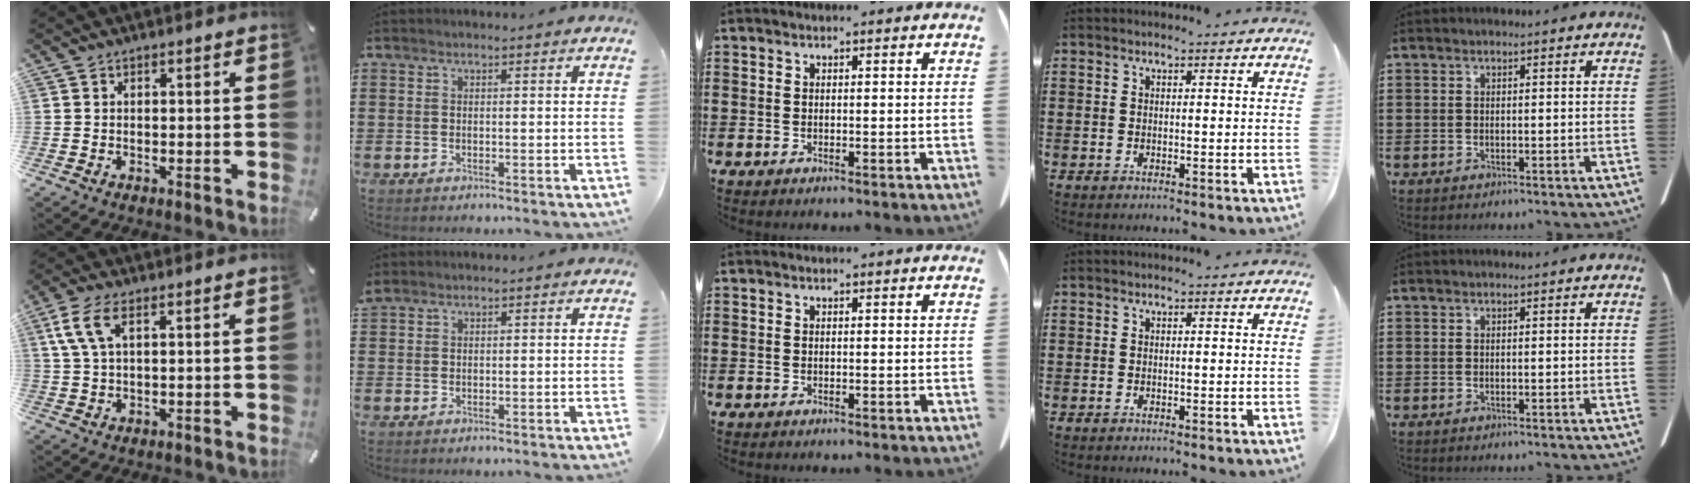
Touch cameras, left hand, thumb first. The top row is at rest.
{"thumb": {"total": 6.6, "force": [2.4, 2.8, 5.5], "torque": [-0.118, 0.002, 0.043]}, "index": {"total": 0.9, "force": [0.8, 0.3, 0.2], "torque": [-0.007, 0.002, 0.016]}}